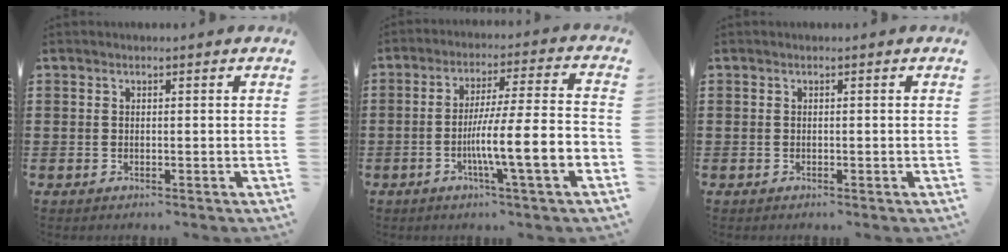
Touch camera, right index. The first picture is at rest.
{"total": 10.6, "force": [-3.8, 0.5, 9.9], "torque": [-0.165, -0.012, -0.073]}
{"total": 0.0}